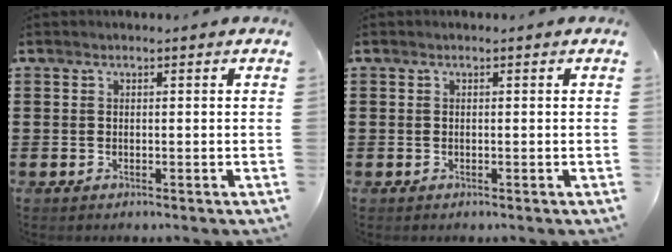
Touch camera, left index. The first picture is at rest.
{"total": 0.0}